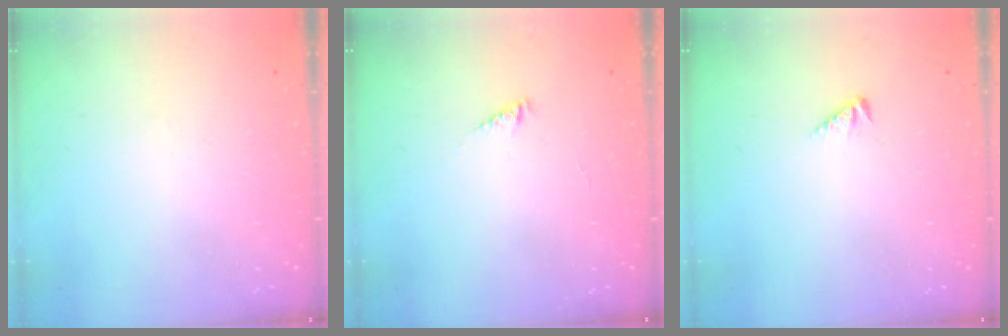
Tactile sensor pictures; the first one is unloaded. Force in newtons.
{"total": 1.8, "press": 1.8, "slide": 0.2}
{"total": 2.1, "press": 2.1, "slide": 0.4}